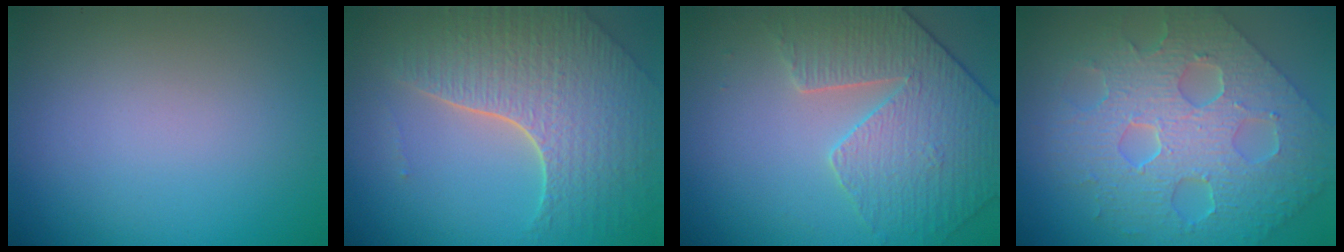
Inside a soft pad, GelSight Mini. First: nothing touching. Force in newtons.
{"total": 7.6, "press": 5.3, "slide": 5.5}
{"total": 4.2, "press": 4.1, "slide": 0.8}
{"total": 8.9, "press": 6.4, "slide": 6.2}